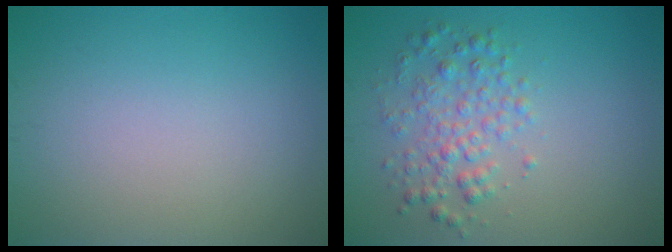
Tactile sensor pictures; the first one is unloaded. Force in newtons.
{"total": 3.0, "press": 3.0, "slide": 0.0}